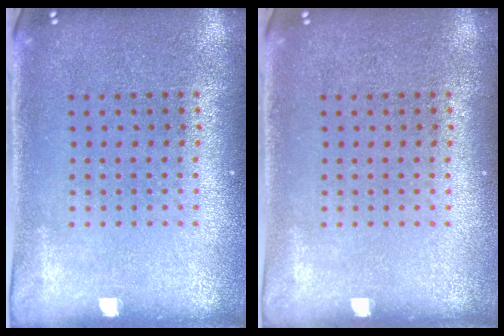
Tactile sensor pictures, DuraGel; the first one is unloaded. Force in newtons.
{"total": 0.0}